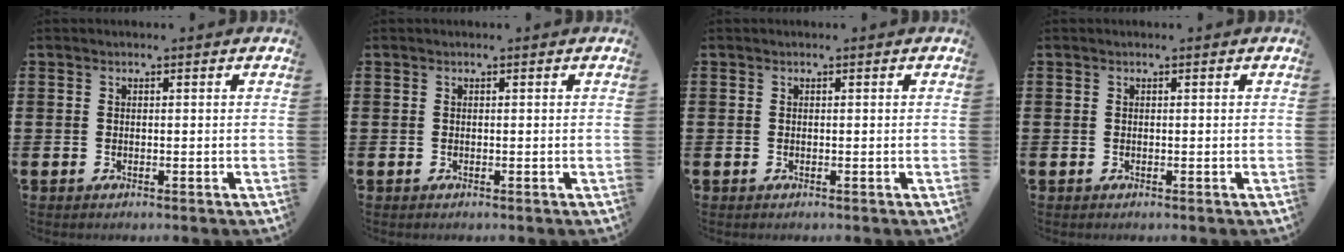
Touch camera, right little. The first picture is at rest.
{"total": 0.0}
{"total": 0.0}
{"total": 0.0}